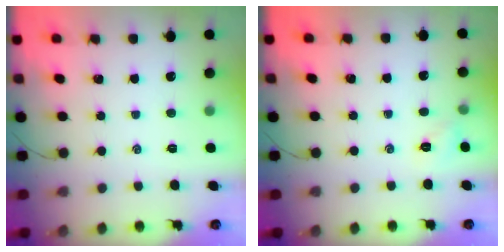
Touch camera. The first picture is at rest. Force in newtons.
{"total": 2.9, "press": 2.8, "slide": 0.5}